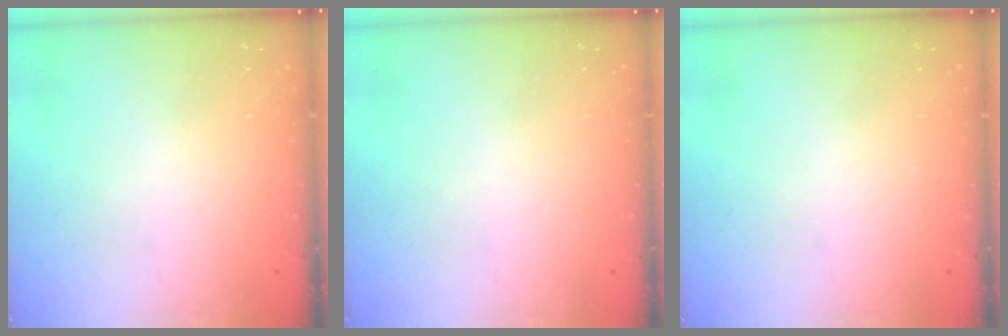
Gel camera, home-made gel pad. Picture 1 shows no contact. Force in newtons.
{"total": 0.0}
{"total": 0.0}